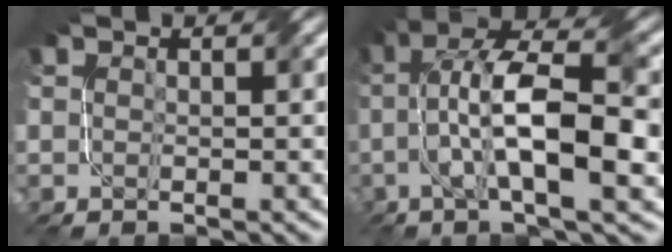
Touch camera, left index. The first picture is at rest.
{"total": 11.2, "force": [-0.7, 3.5, 10.6], "torque": [-0.189, 0.016, -0.013]}